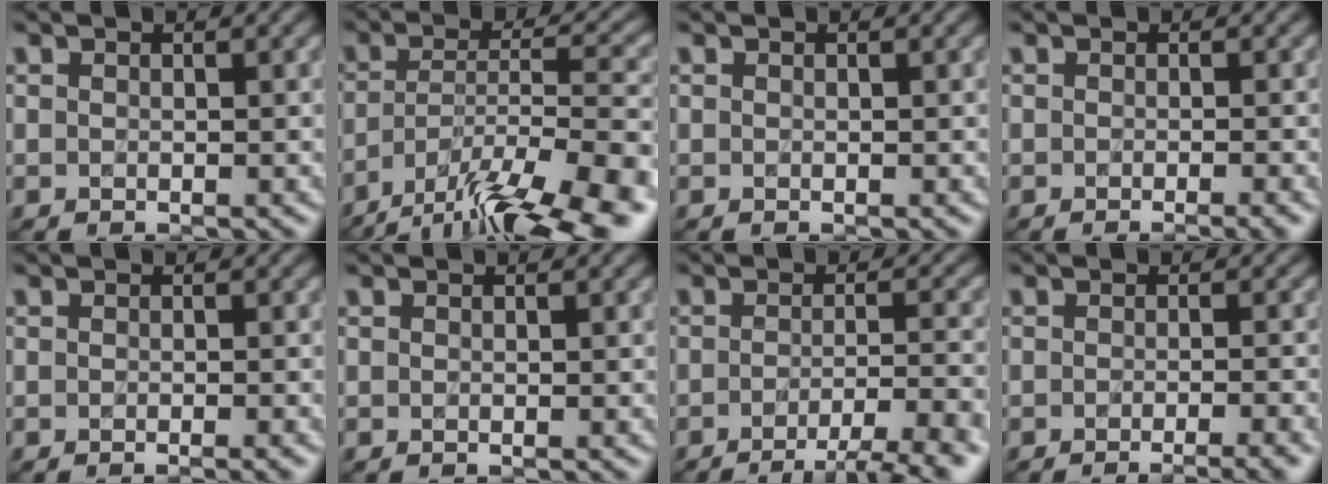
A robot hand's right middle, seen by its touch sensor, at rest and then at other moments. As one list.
[{"total": 14.4, "force": [-9.7, 4.0, 9.8], "torque": [-0.190, -0.009, -0.155]}, {"total": 0.0}, {"total": 2.4, "force": [-1.1, 0.5, 2.0], "torque": [-0.018, -0.004, -0.017]}, {"total": 1.5, "force": [-0.6, 0.3, 1.3], "torque": [-0.011, -0.004, -0.011]}, {"total": 0.0}, {"total": 6.5, "force": [-3.8, 1.5, 5.0], "torque": [-0.062, 0.000, -0.053]}, {"total": 5.0, "force": [-2.7, 1.3, 4.0], "torque": [-0.031, 0.002, -0.030]}]